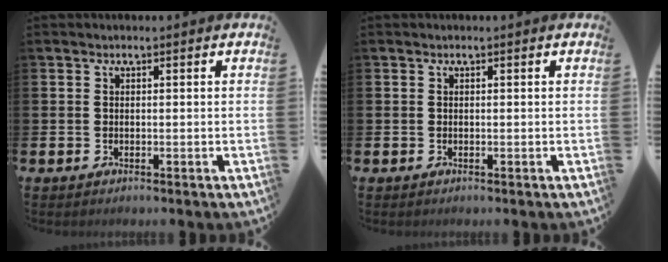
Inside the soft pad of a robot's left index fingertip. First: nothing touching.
{"total": 0.0}